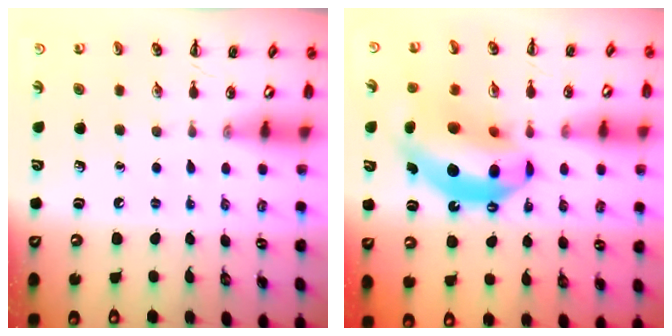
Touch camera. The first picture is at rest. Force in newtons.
{"total": 17.5, "press": 16.8, "slide": 4.8}